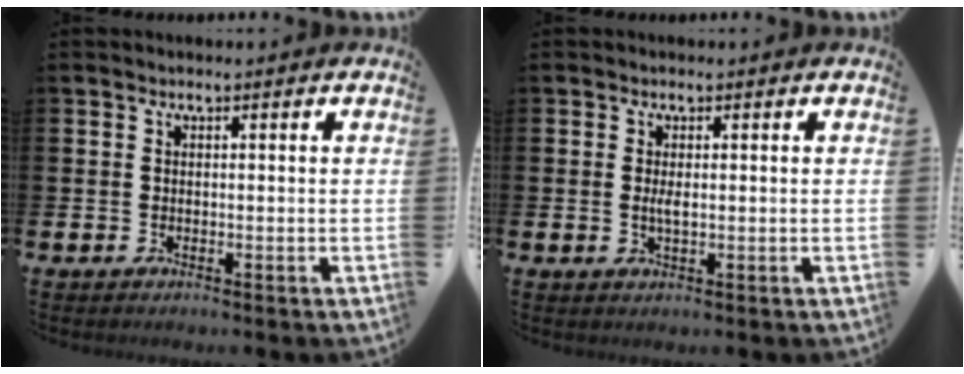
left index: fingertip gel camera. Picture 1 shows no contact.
{"total": 1.6, "force": [0.1, 0.5, 1.5], "torque": [-0.028, 0.002, 0.000]}